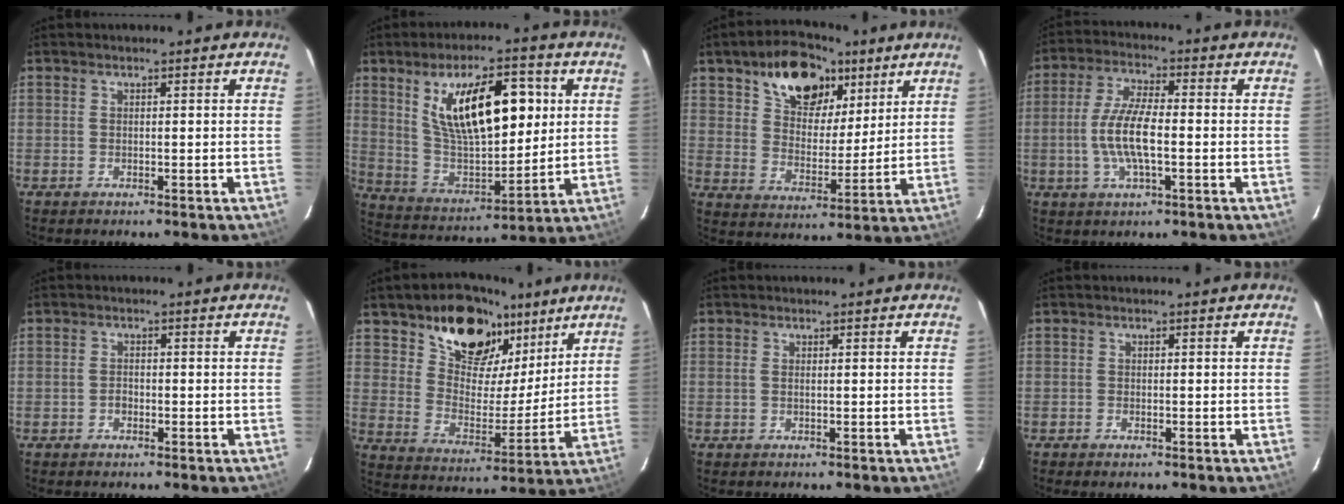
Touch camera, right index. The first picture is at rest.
{"total": 18.8, "force": [6.4, 8.0, 15.8], "torque": [-0.263, 0.003, 0.127]}
{"total": 15.4, "force": [9.1, 8.9, 8.8], "torque": [-0.150, 0.027, 0.159]}
{"total": 9.1, "force": [-1.6, 2.5, 8.6], "torque": [-0.175, 0.000, -0.032]}
{"total": 1.3, "force": [-0.7, 0.9, 0.5], "torque": [-0.010, 0.003, -0.011]}
{"total": 18.1, "force": [11.4, 10.4, 9.4], "torque": [-0.164, 0.016, 0.198]}
{"total": 0.6, "force": [0.1, 0.0, 0.5], "torque": [-0.014, 0.000, 0.000]}
{"total": 0.6, "force": [-0.4, 0.3, 0.2], "torque": [-0.008, -0.002, -0.008]}